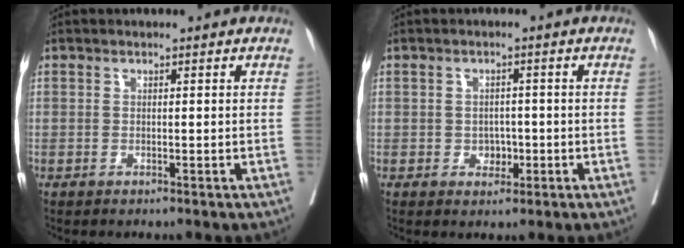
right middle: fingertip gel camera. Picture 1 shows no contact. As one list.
[{"total": 2.4, "force": [-0.7, 1.8, 1.4], "torque": [-0.011, 0.005, -0.006]}]